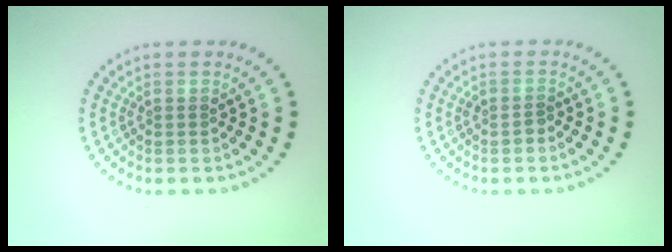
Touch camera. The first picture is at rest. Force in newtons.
{"total": 0.6, "press": 0.6, "slide": 0.3}